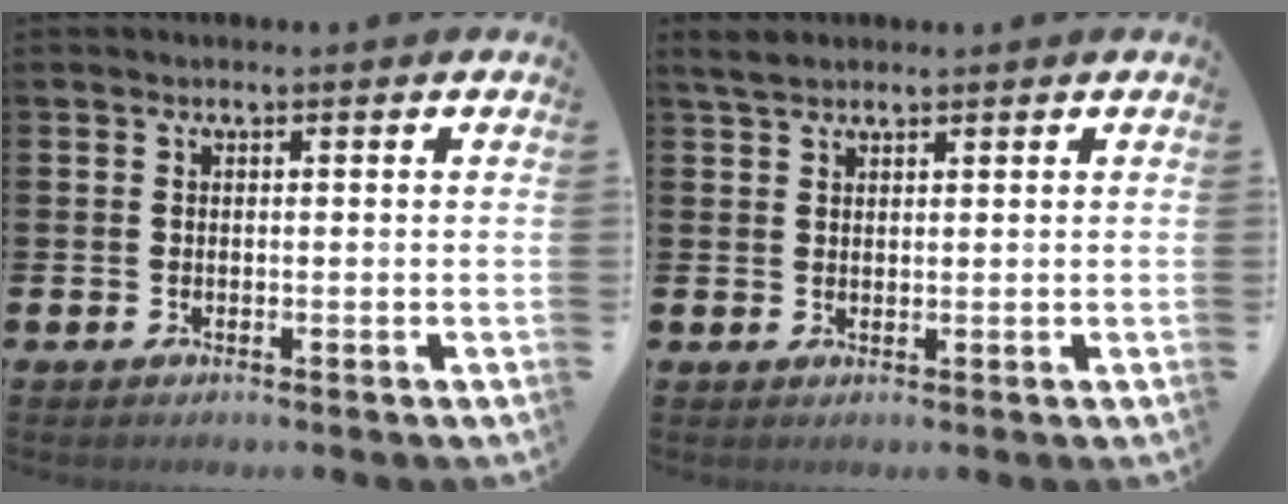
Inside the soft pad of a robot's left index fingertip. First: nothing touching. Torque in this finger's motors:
{"motor_torque": [0.01, -0.10, 0.04, 0.08]}